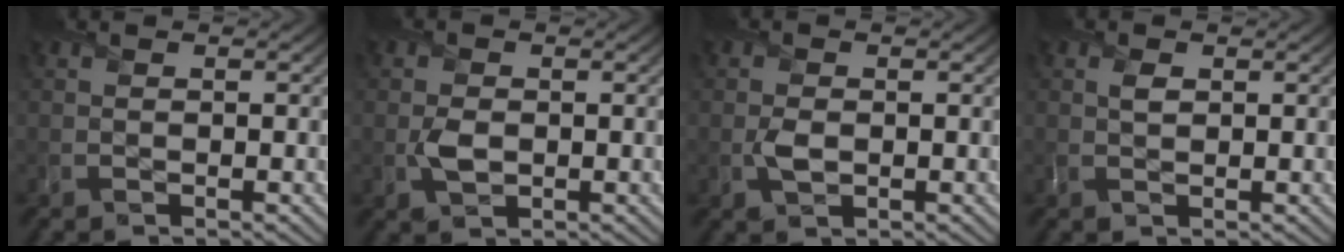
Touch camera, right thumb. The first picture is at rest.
{"total": 2.4, "force": [-0.2, 1.8, 1.6], "torque": [-0.035, -0.005, -0.004]}
{"total": 1.8, "force": [-0.2, 1.3, 1.3], "torque": [-0.030, -0.003, -0.004]}
{"total": 1.2, "force": [0.7, 0.7, 0.7], "torque": [-0.014, 0.000, 0.011]}